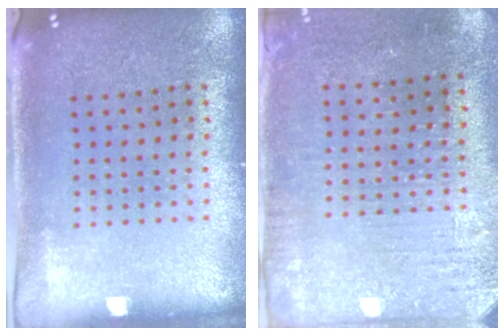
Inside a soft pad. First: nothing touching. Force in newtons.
{"total": 3.1, "press": 2.7, "slide": 1.5}